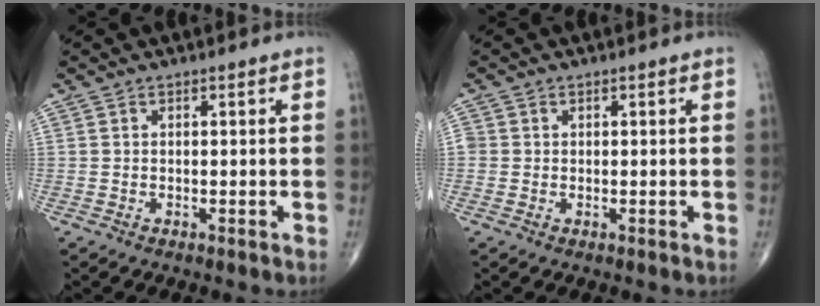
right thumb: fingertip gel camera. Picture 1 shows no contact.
{"total": 1.4, "force": [0.1, 1.3, 0.3], "torque": [0.005, 0.003, 0.001]}